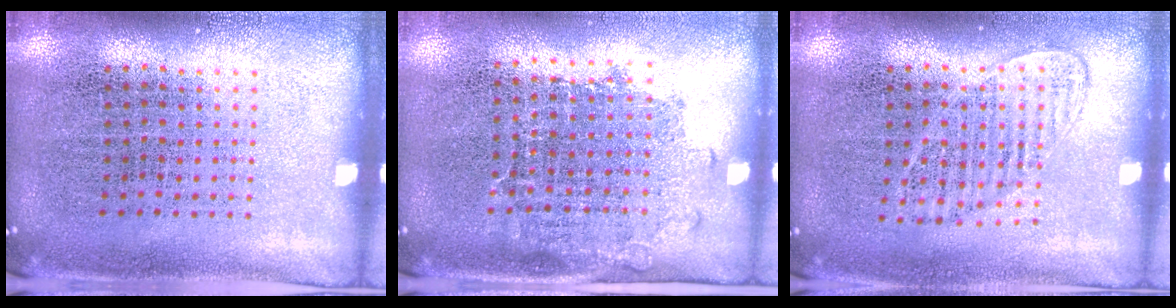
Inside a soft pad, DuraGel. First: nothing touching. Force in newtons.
{"total": 1.3, "press": 1.1, "slide": 0.8}
{"total": 1.1, "press": 1.0, "slide": 0.5}